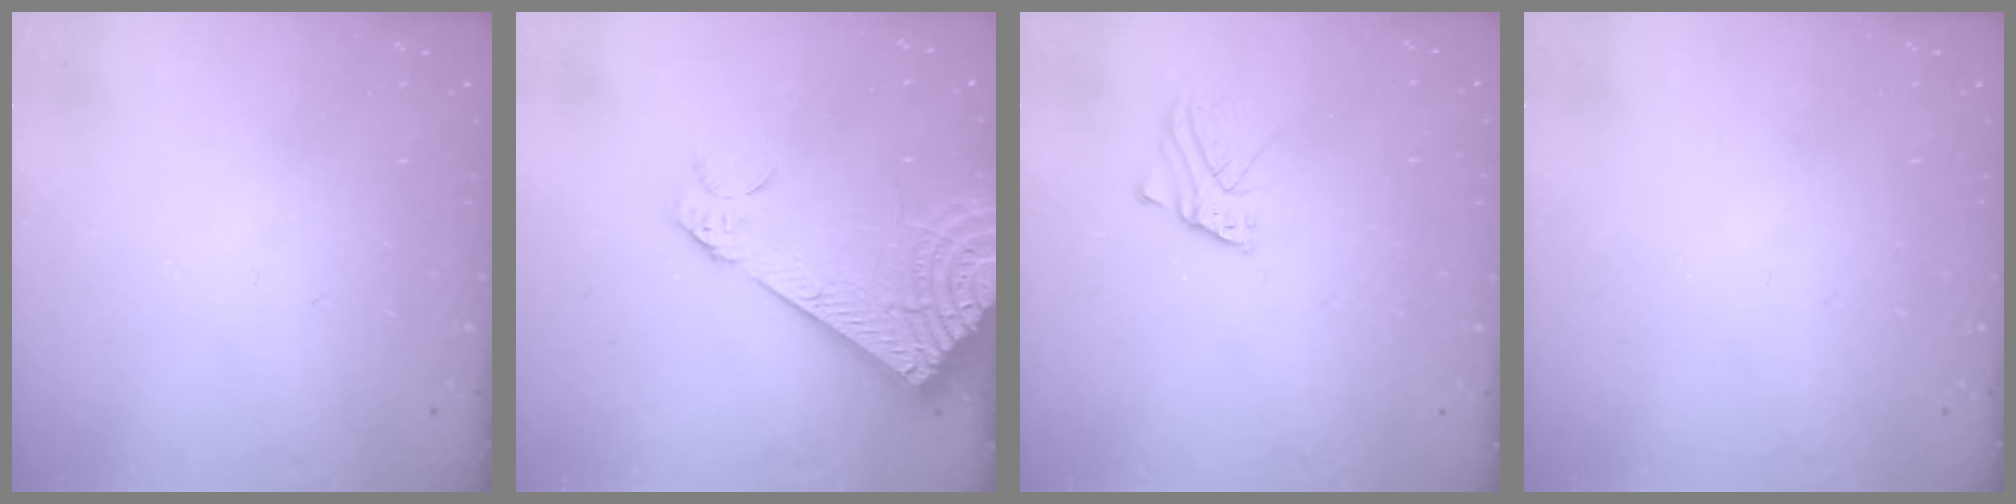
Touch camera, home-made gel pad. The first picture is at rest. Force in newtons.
{"total": 14.0, "press": 13.8, "slide": 2.7}
{"total": 3.1, "press": 3.1, "slide": 0.1}
{"total": 0.0}